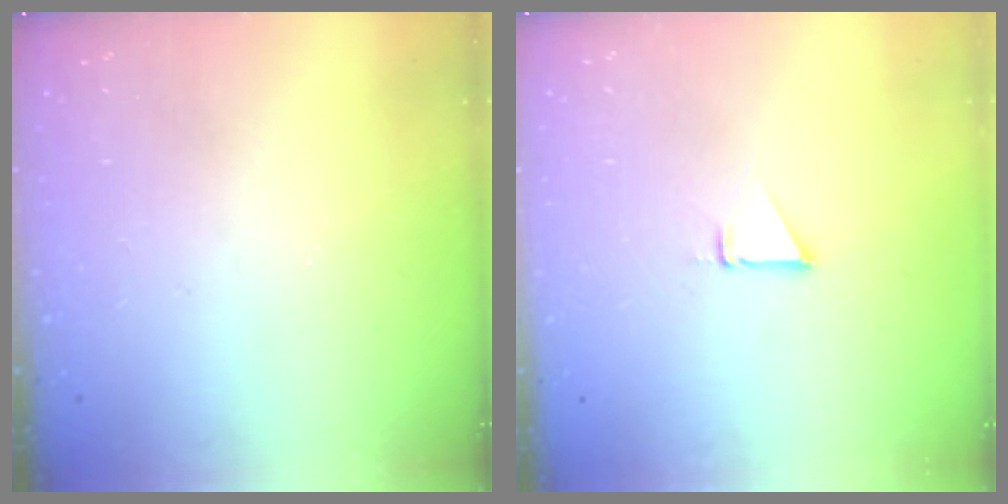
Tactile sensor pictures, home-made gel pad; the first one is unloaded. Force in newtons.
{"total": 1.5, "press": 1.5, "slide": 0.0}